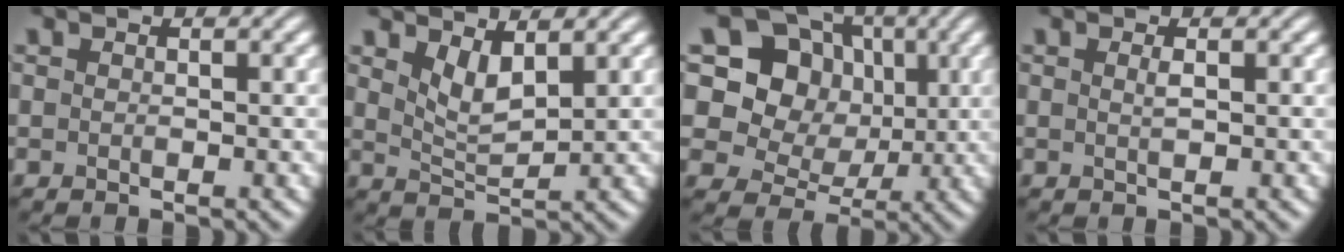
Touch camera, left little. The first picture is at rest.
{"total": 2.7, "force": [1.6, 0.9, 1.9], "torque": [-0.043, -0.012, 0.036]}
{"total": 10.6, "force": [3.1, 9.1, 4.5], "torque": [-0.098, 0.023, 0.050]}
{"total": 0.8, "force": [0.2, 0.2, 0.8], "torque": [-0.013, 0.004, 0.003]}